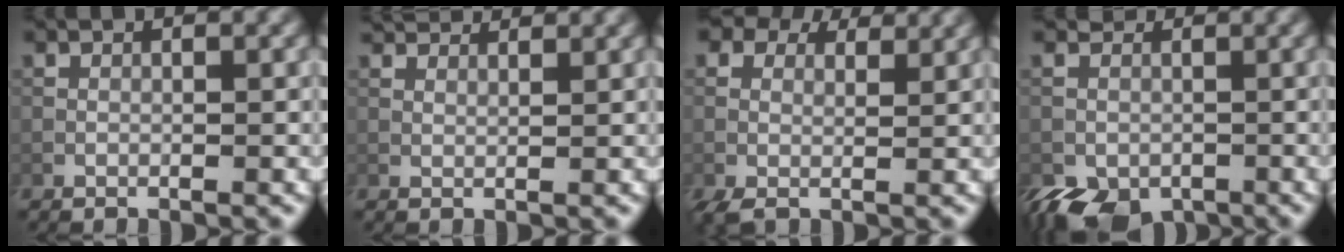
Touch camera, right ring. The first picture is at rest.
{"total": 4.8, "force": [4.1, 1.5, 2.1], "torque": [-0.050, 0.008, 0.061]}
{"total": 5.7, "force": [2.8, 3.8, 3.3], "torque": [-0.072, -0.005, 0.046]}
{"total": 5.4, "force": [-2.1, 4.2, 2.5], "torque": [-0.049, -0.015, -0.039]}